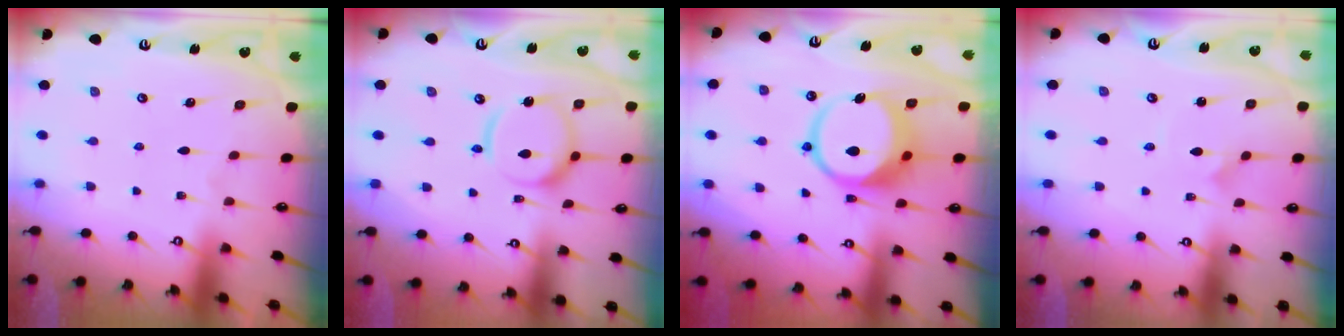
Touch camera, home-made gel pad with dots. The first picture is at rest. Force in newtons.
{"total": 12.1, "press": 12.0, "slide": 1.1}
{"total": 11.2, "press": 11.1, "slide": 1.5}
{"total": 1.7, "press": 1.7, "slide": 0.0}